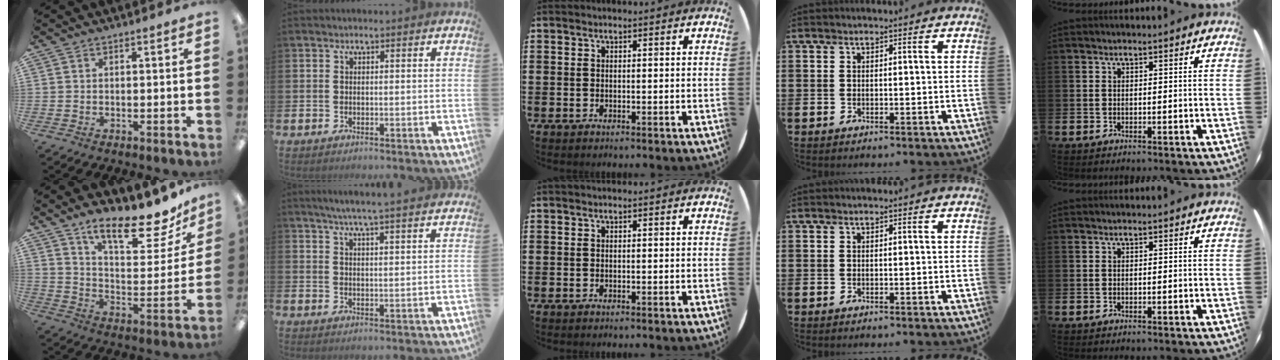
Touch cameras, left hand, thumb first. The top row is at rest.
{"thumb": {"total": 18.2, "force": [14.2, 5.3, 10.1], "torque": [-0.155, -0.101, 0.238]}, "index": {"total": 5.4, "force": [5.2, -0.9, 1.4], "torque": [-0.048, -0.023, 0.092]}}